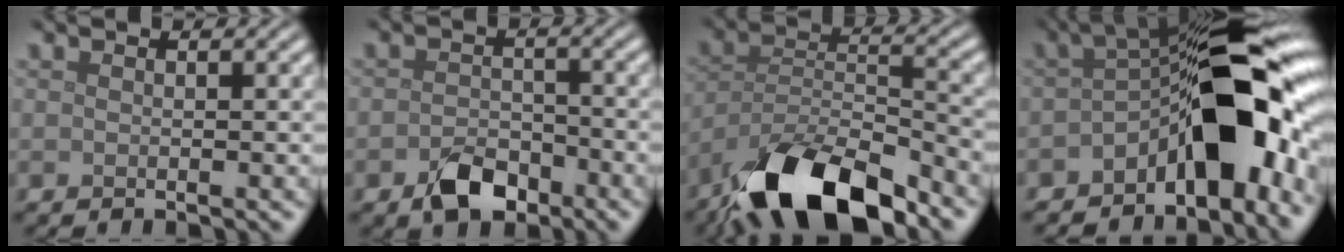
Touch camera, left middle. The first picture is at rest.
{"total": 3.9, "force": [-2.4, 2.3, 2.0], "torque": [-0.033, -0.001, -0.047]}
{"total": 12.4, "force": [-9.2, 4.1, 7.3], "torque": [-0.137, 0.000, -0.173]}
{"total": 11.9, "force": [-3.2, 5.7, 10.0], "torque": [-0.132, 0.014, -0.058]}